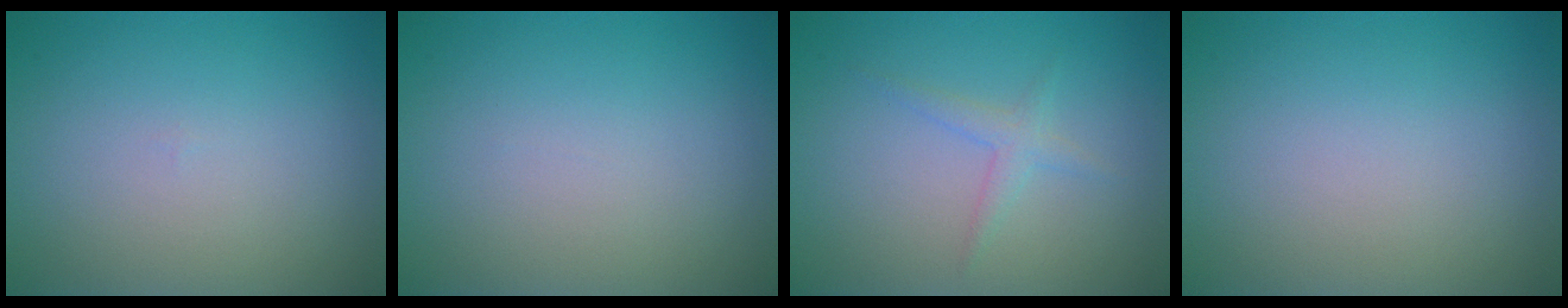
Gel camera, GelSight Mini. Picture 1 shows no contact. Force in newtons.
{"total": 0.0}
{"total": 1.4, "press": 1.4, "slide": 0.0}
{"total": 0.0}